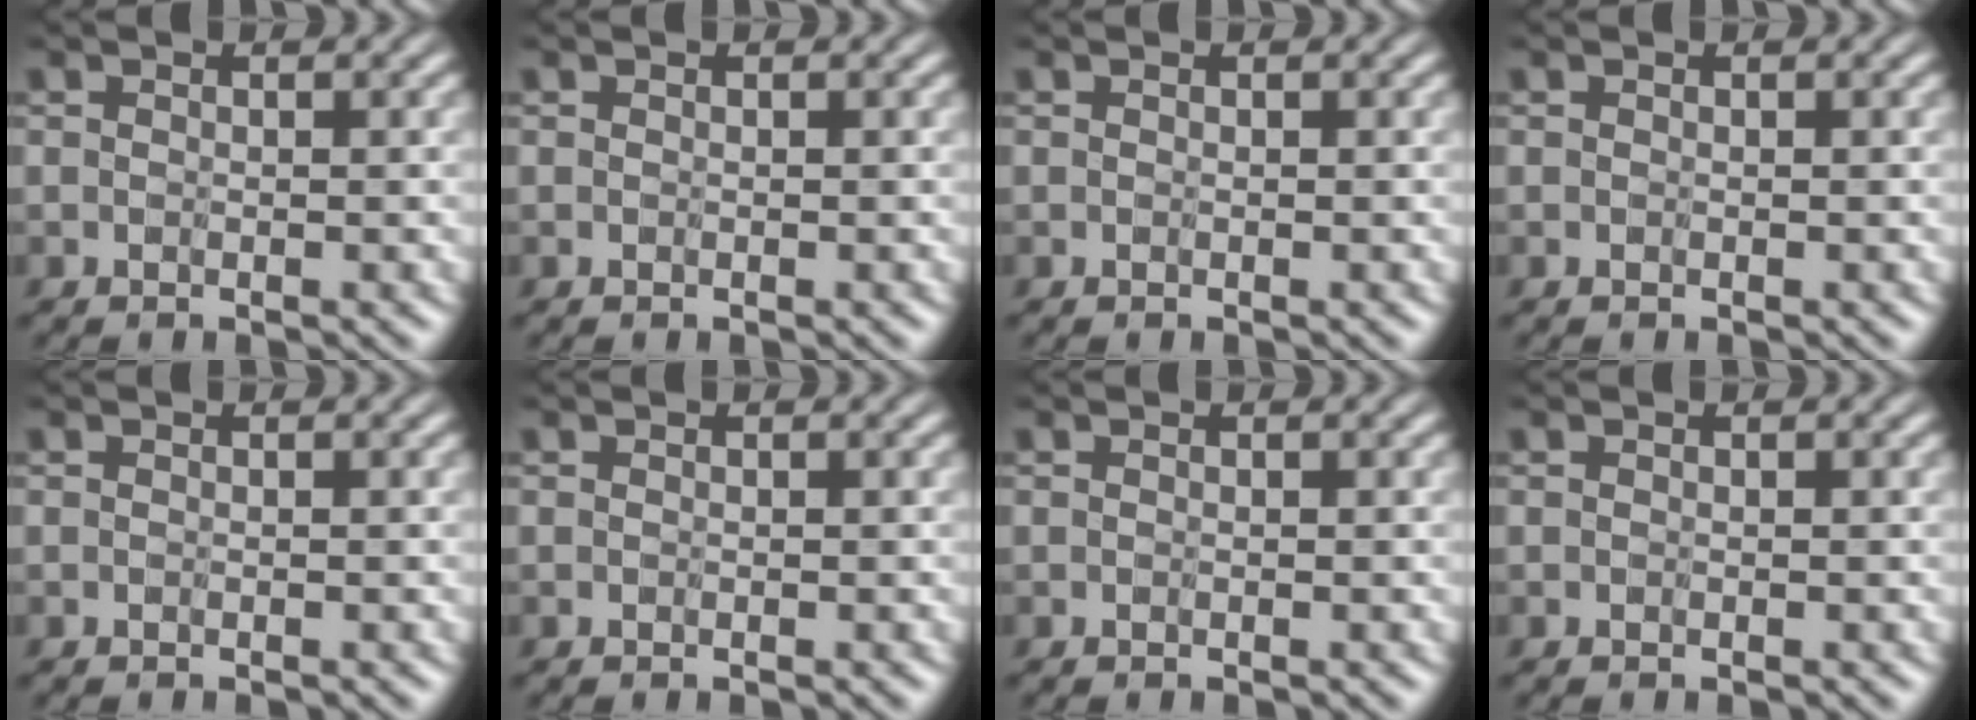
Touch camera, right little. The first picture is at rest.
{"total": 0.0}
{"total": 0.0}
{"total": 0.0}
{"total": 0.0}
{"total": 0.0}
{"total": 0.0}
{"total": 0.0}